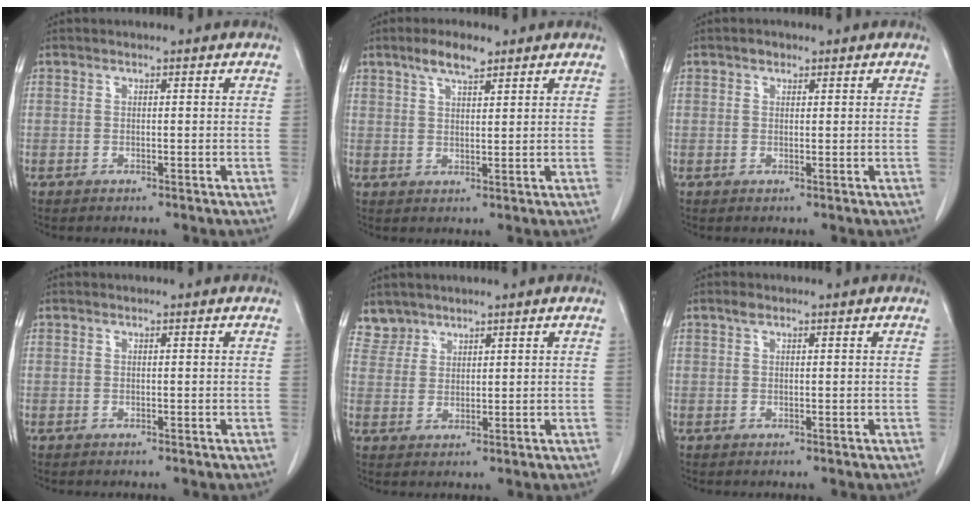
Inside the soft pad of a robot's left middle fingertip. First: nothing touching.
{"total": 4.6, "force": [3.3, 1.2, 3.0], "torque": [-0.061, 0.008, 0.060]}
{"total": 1.1, "force": [0.7, 0.7, 0.5], "torque": [-0.008, 0.003, 0.010]}
{"total": 0.0}
{"total": 3.2, "force": [2.8, 1.5, -0.7], "torque": [0.020, 0.007, 0.056]}
{"total": 1.9, "force": [1.3, 0.8, 1.2], "torque": [-0.025, 0.009, 0.025]}